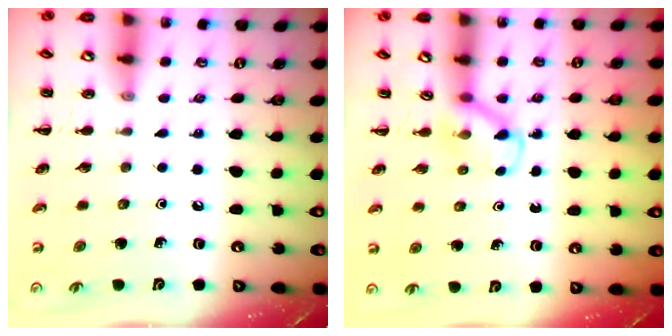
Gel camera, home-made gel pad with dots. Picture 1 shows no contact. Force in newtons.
{"total": 3.6, "press": 3.4, "slide": 1.2}